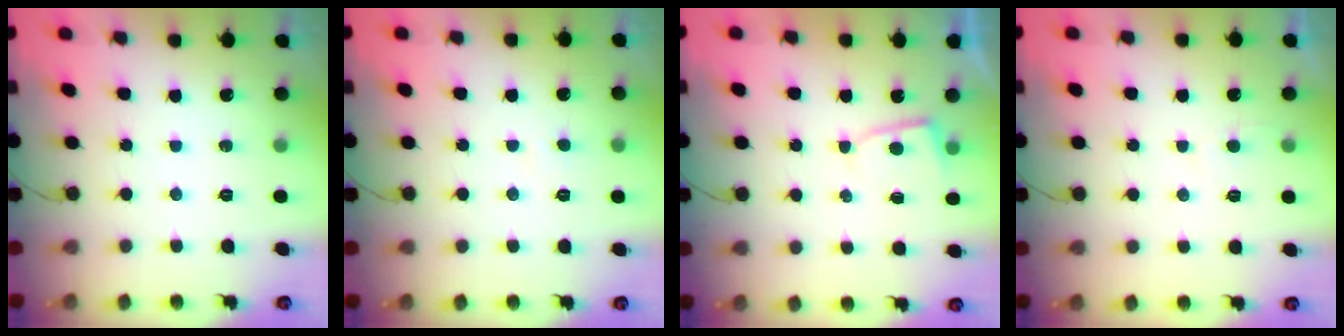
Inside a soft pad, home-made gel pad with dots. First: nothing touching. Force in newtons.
{"total": 2.6, "press": 2.6, "slide": 0.2}
{"total": 4.0, "press": 4.0, "slide": 0.5}
{"total": 2.2, "press": 2.2, "slide": 0.2}